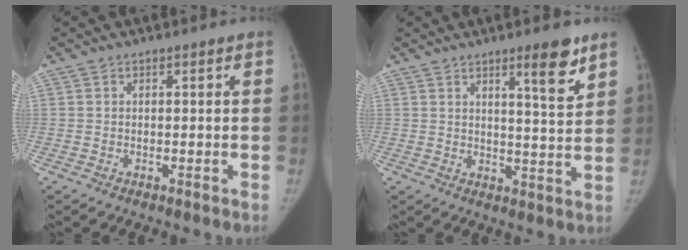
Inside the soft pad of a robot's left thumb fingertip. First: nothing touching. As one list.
[{"total": 7.6, "force": [4.9, 1.1, 5.7], "torque": [-0.074, -0.036, 0.071]}]